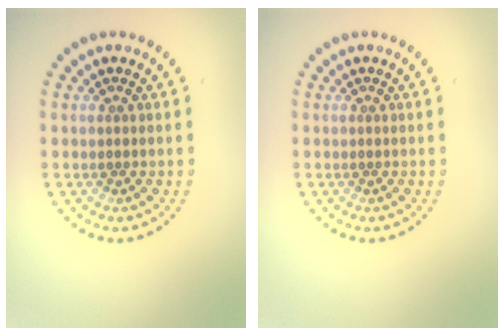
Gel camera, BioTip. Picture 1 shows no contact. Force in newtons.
{"total": 0.0}